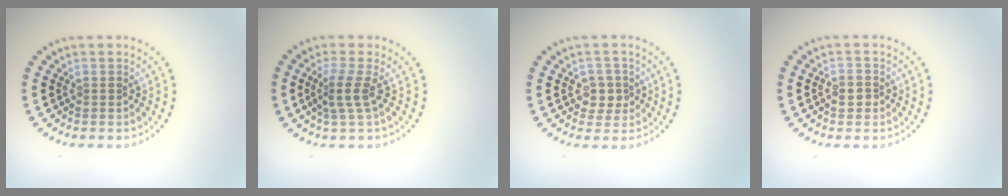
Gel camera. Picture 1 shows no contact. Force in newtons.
{"total": 2.3, "press": 1.6, "slide": 1.7}
{"total": 2.0, "press": 1.9, "slide": 0.6}
{"total": 1.5, "press": 1.5, "slide": 0.2}